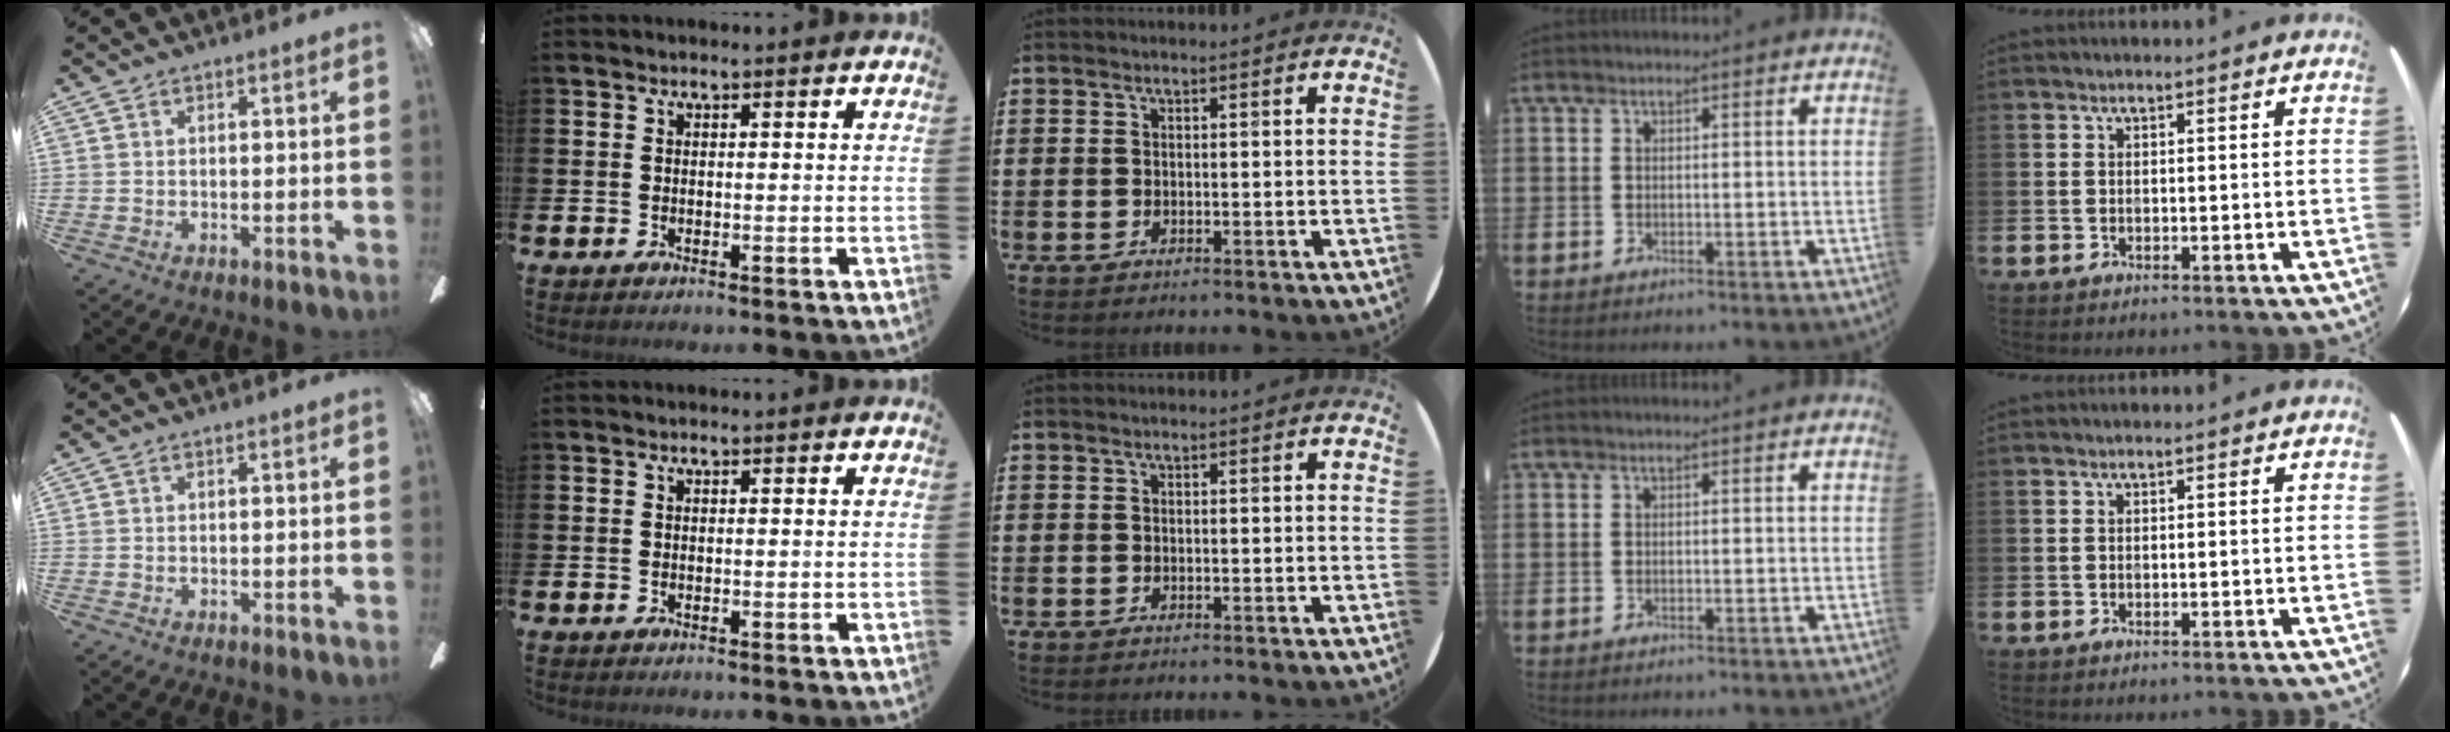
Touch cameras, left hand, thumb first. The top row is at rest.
{}